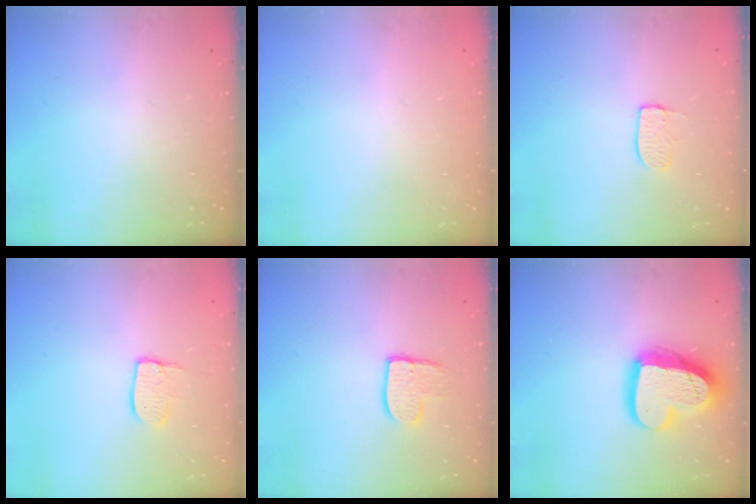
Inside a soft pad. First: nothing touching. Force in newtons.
{"total": 0.0}
{"total": 6.3, "press": 6.3, "slide": 0.1}
{"total": 7.0, "press": 7.0, "slide": 0.3}
{"total": 8.4, "press": 8.4, "slide": 0.6}
{"total": 18.8, "press": 18.7, "slide": 1.9}